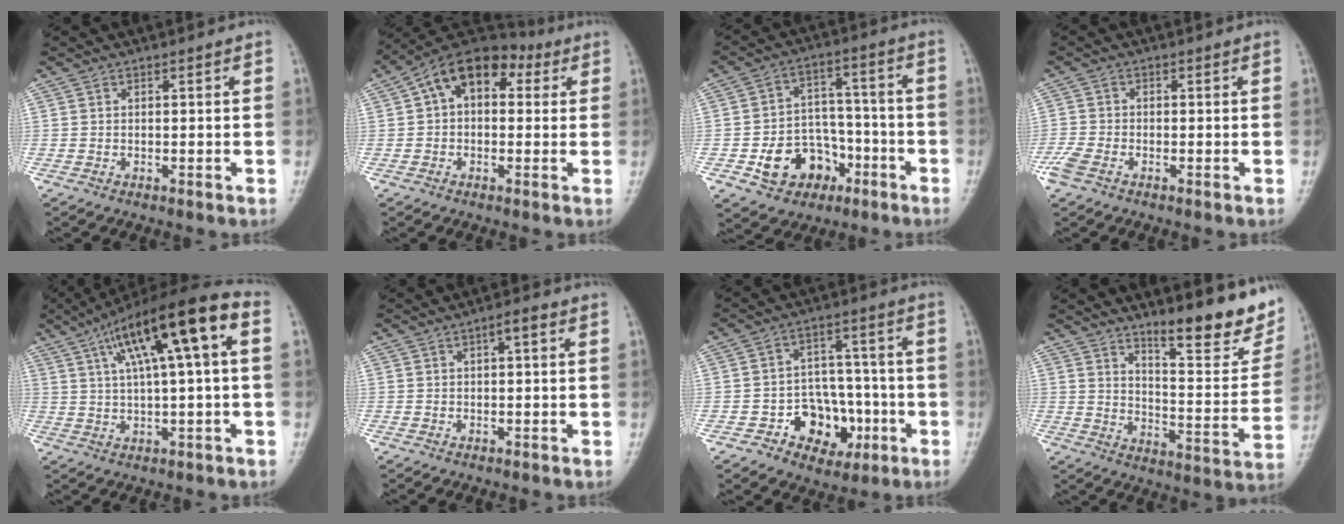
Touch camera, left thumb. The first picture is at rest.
{"total": 12.1, "force": [3.1, 7.8, 8.6], "torque": [-0.110, 0.037, 0.036]}
{"total": 12.4, "force": [-5.5, 9.5, 5.8], "torque": [-0.053, 0.052, -0.081]}
{"total": 4.0, "force": [-2.5, 2.2, 2.3], "torque": [-0.064, 0.001, -0.051]}
{"total": 16.6, "force": [4.6, 3.6, 15.6], "torque": [-0.253, 0.037, 0.072]}
{"total": 1.9, "force": [0.3, 0.4, 1.9], "torque": [-0.028, 0.011, 0.003]}
{"total": 10.9, "force": [-4.1, 8.6, 5.3], "torque": [-0.028, 0.042, -0.059]}
{"total": 16.2, "force": [10.9, 4.0, 11.3], "torque": [-0.110, -0.078, 0.165]}